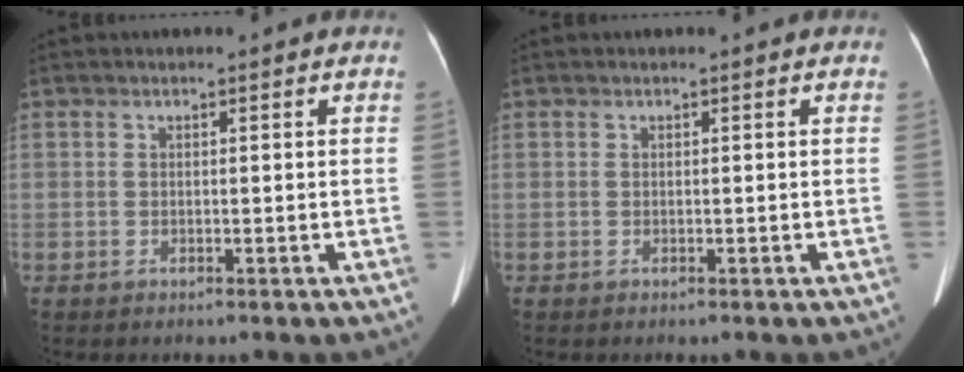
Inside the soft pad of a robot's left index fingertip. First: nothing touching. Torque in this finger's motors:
{"motor_torque": [0.02, -0.02, 0.00, 0.00]}